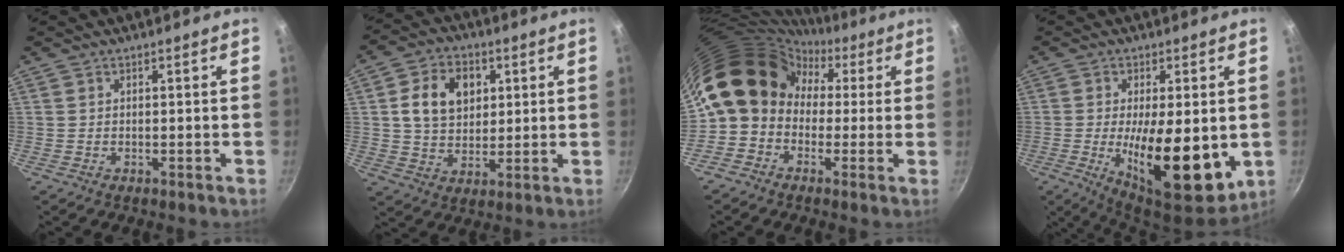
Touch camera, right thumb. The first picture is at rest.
{"total": 11.5, "force": [2.9, 8.5, 7.1], "torque": [-0.097, 0.001, 0.044]}
{"total": 13.7, "force": [1.3, 11.6, 7.1], "torque": [-0.089, 0.044, -0.004]}
{"total": 16.6, "force": [-2.1, 6.1, 15.3], "torque": [-0.223, -0.011, -0.024]}